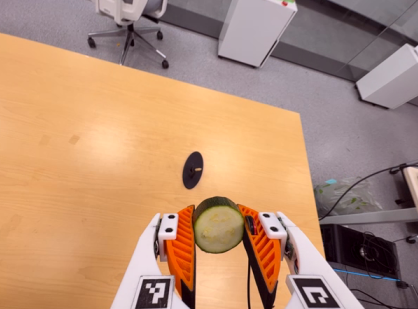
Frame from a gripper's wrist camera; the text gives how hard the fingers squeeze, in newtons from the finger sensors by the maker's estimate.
{"total": 11.2, "left": 10.8, "right": 11.7}